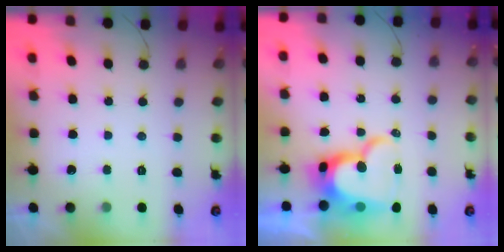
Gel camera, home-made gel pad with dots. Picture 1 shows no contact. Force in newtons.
{"total": 17.9, "press": 17.8, "slide": 1.8}